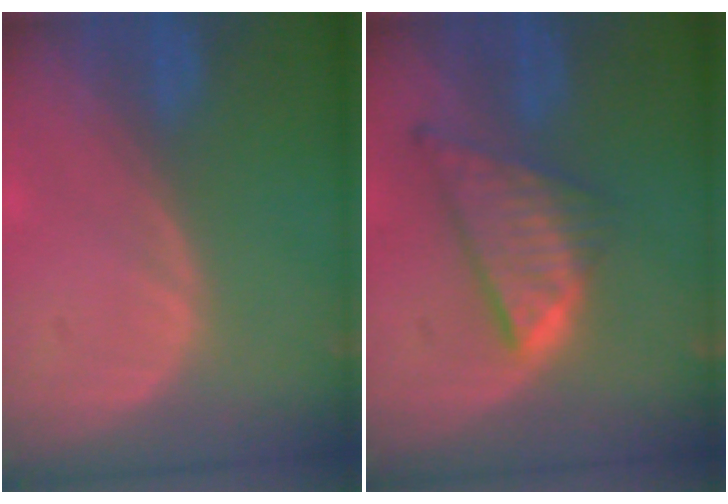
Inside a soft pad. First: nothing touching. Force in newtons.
{"total": 8.6, "press": 7.3, "slide": 4.5}